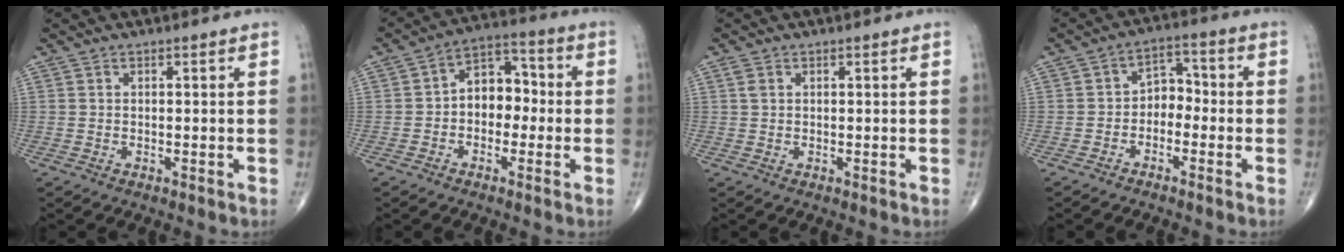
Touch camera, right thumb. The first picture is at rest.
{"total": 8.6, "force": [-0.8, 6.2, 5.9], "torque": [-0.058, 0.036, -0.030]}
{"total": 1.2, "force": [0.5, 0.8, 0.8], "torque": [-0.018, 0.006, 0.011]}
{"total": 5.0, "force": [-1.8, 3.7, 2.9], "torque": [-0.024, 0.034, -0.046]}